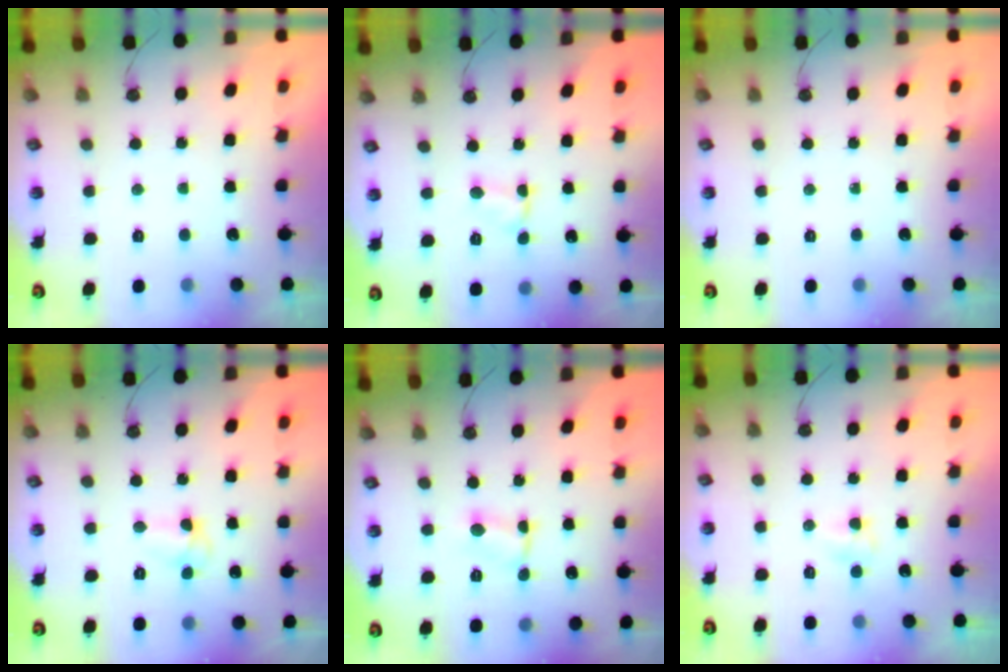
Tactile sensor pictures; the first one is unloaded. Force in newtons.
{"total": 2.5, "press": 2.5, "slide": 0.4}
{"total": 0.0}
{"total": 3.9, "press": 3.9, "slide": 0.3}
{"total": 1.5, "press": 1.5, "slide": 0.2}
{"total": 4.0, "press": 4.0, "slide": 0.4}